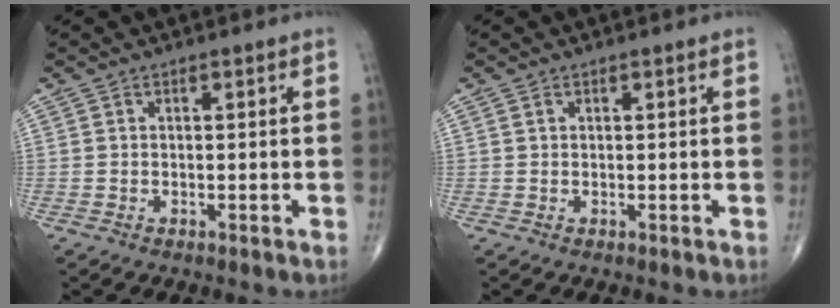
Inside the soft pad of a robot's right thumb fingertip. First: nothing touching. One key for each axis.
{"total": 0.5, "fx": 0.3, "fy": 0.4, "fz": 0.2, "tx": -0.004, "ty": 0.001, "tz": 0.006}